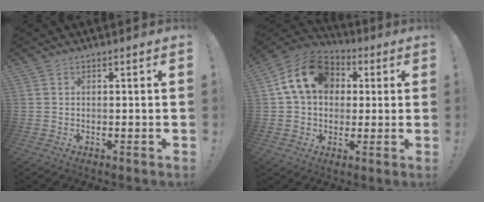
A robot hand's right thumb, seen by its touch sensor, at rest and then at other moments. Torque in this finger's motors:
{"motor_torque": [1.72, 2.24, 1.49, -0.04, 0.05]}